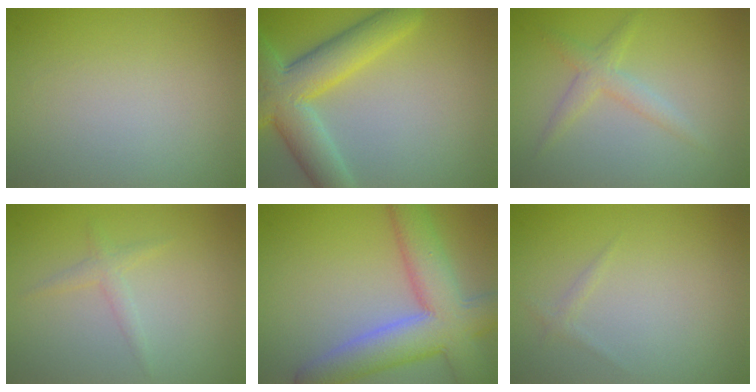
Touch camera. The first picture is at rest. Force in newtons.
{"total": 7.5, "press": 7.4, "slide": 0.7}
{"total": 2.0, "press": 2.0, "slide": 0.1}
{"total": 1.2, "press": 1.2, "slide": 0.0}
{"total": 8.8, "press": 8.8, "slide": 0.6}
{"total": 0.6, "press": 0.6, "slide": 0.1}